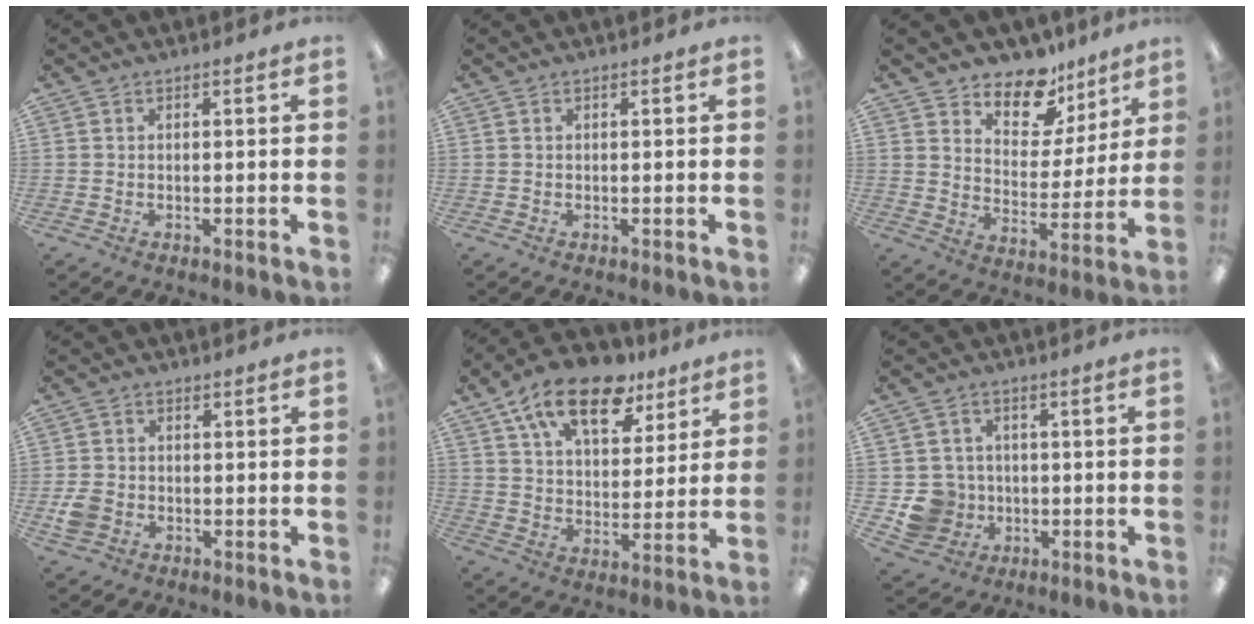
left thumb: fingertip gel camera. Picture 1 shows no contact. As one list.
[{"total": 0.0}, {"total": 12.1, "force": [9.9, 6.1, 3.6], "torque": [-0.059, -0.073, 0.182]}, {"total": 4.2, "force": [-1.2, 3.6, 1.9], "torque": [-0.021, 0.008, -0.021]}, {"total": 17.5, "force": [11.2, 8.9, 10.1], "torque": [-0.168, -0.049, 0.195]}, {"total": 8.0, "force": [-1.0, 7.8, 1.3], "torque": [-0.052, 0.014, -0.008]}]